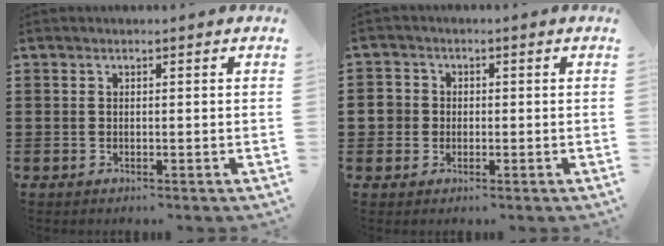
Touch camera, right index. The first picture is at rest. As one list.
[{"total": 2.6, "force": [-0.3, 2.5, 0.7], "torque": [-0.031, 0.005, -0.012]}]